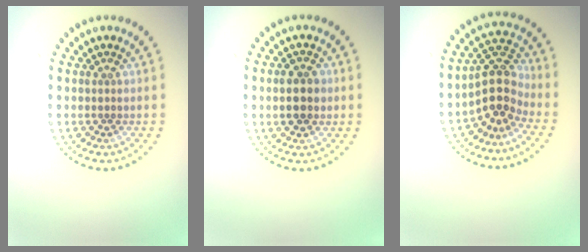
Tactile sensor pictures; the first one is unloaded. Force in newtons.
{"total": 3.3, "press": 3.3, "slide": 0.2}
{"total": 4.0, "press": 3.4, "slide": 2.1}